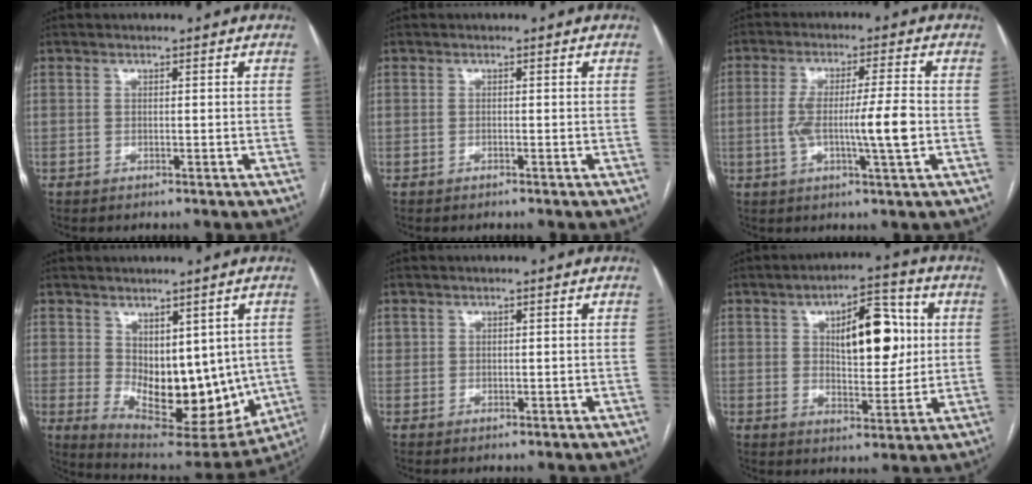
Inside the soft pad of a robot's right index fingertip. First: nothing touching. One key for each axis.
{"total": 0.0}
{"total": 9.3, "fx": -1.3, "fy": 0.2, "fz": 9.2, "tx": -0.167, "ty": 0.002, "tz": -0.025}
{"total": 16.3, "fx": -1.4, "fy": 8.6, "fz": 13.7, "tx": -0.196, "ty": -0.019, "tz": 0.006}
{"total": 1.1, "fx": 0.6, "fy": 0.8, "fz": 0.3, "tx": 0.002, "ty": 0.003, "tz": 0.011}
{"total": 11.8, "fx": 2.8, "fy": 4.8, "fz": 10.5, "tx": -0.152, "ty": 0.016, "tz": 0.047}